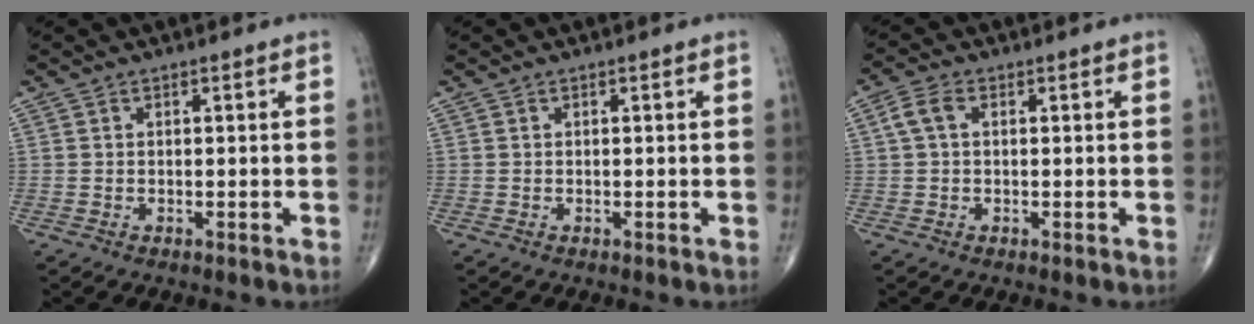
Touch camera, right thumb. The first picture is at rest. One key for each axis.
{"total": 0.0}
{"total": 3.4, "fx": 0.7, "fy": 2.1, "fz": 2.6, "tx": -0.059, "ty": 0.012, "tz": 0.011}